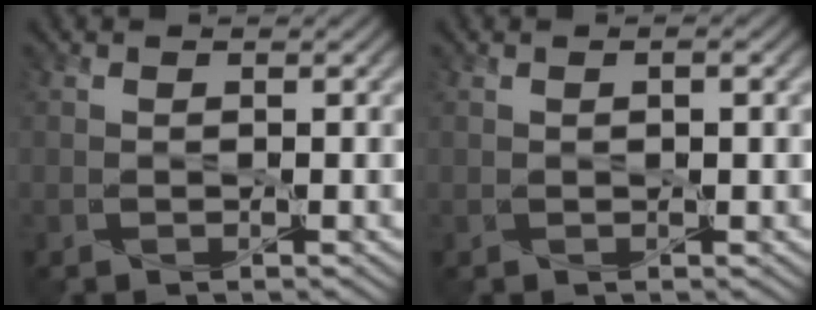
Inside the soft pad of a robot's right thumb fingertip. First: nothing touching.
{"total": 0.6, "force": [0.3, 0.1, 0.5], "torque": [-0.008, -0.001, 0.010]}